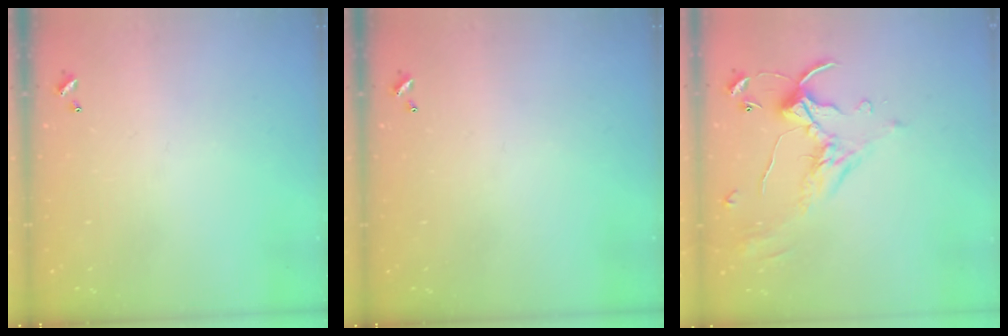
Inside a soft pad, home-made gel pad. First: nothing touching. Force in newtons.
{"total": 0.0}
{"total": 1.1, "press": 0.5, "slide": 1.0}